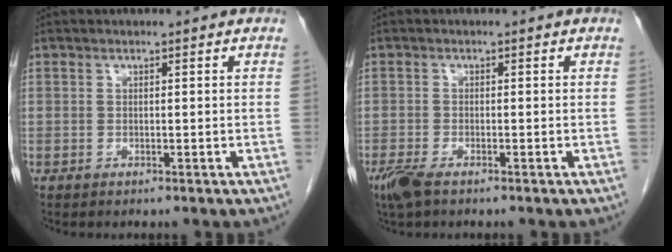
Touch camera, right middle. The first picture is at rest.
{"total": 3.3, "force": [-2.3, 0.9, 2.2], "torque": [-0.052, -0.009, -0.042]}